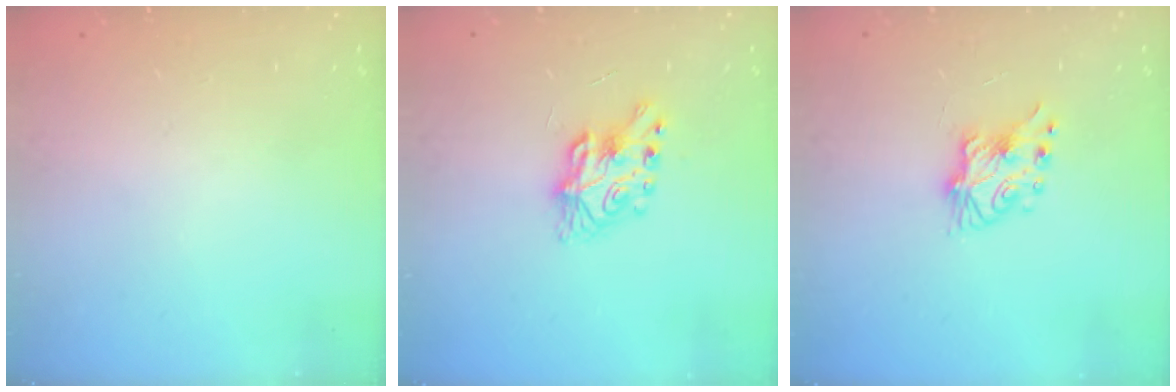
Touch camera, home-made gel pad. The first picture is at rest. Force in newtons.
{"total": 7.9, "press": 7.9, "slide": 0.3}
{"total": 7.1, "press": 7.1, "slide": 0.5}